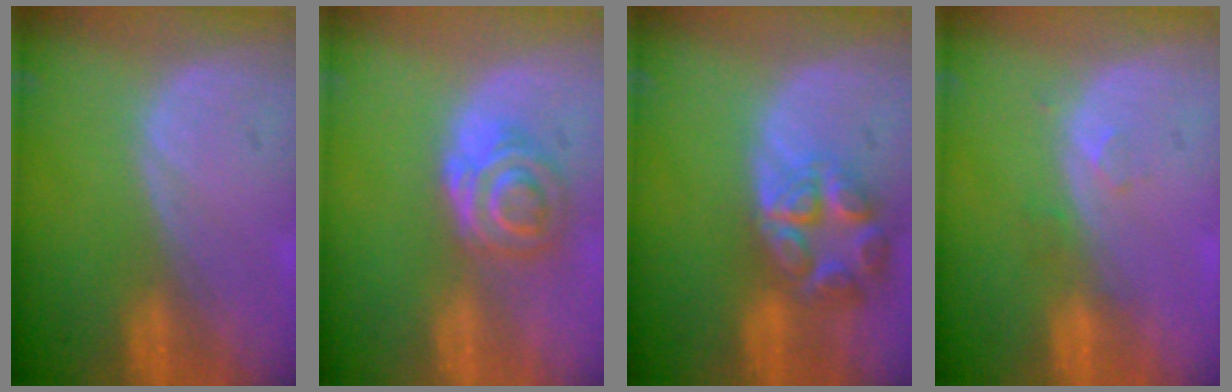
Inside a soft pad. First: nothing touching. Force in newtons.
{"total": 6.5, "press": 5.4, "slide": 3.7}
{"total": 7.7, "press": 6.8, "slide": 3.6}
{"total": 1.9, "press": 1.6, "slide": 1.0}